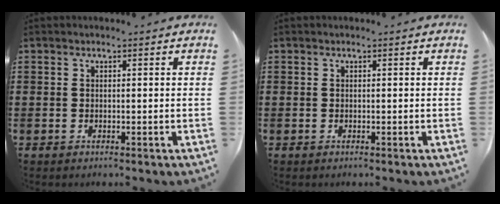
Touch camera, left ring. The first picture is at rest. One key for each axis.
{"total": 0.0}